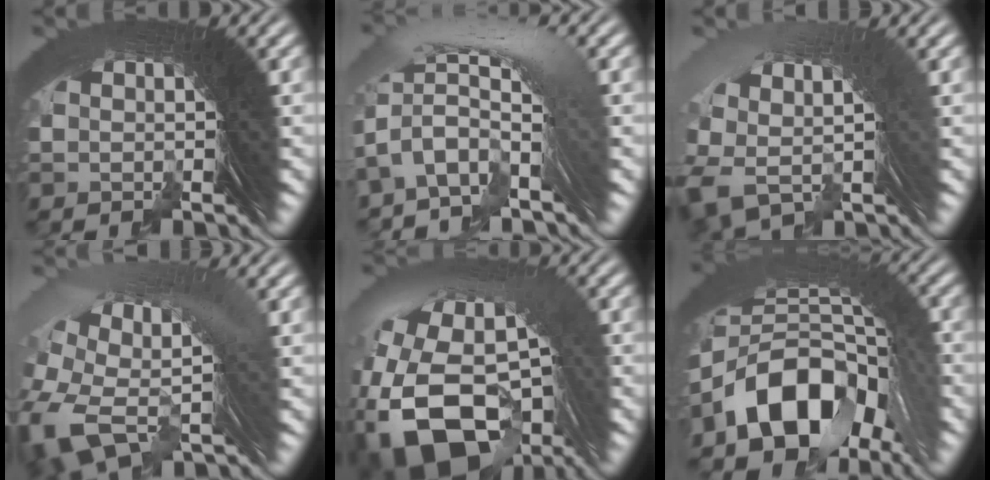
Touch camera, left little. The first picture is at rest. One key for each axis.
{"total": 4.9, "fx": -0.1, "fy": 3.0, "fz": 3.8, "tx": -0.081, "ty": 0.007, "tz": -0.016}
{"total": 3.2, "fx": 0.5, "fy": 1.5, "fz": 2.7, "tx": -0.053, "ty": -0.003, "tz": 0.023}
{"total": 6.6, "fx": -1.3, "fy": 4.3, "fz": 4.8, "tx": -0.101, "ty": -0.027, "tz": -0.013}
{"total": 13.0, "fx": -4.8, "fy": 8.6, "fz": 8.4, "tx": -0.193, "ty": -0.059, "tz": -0.054}
{"total": 10.9, "fx": 1.0, "fy": 5.8, "fz": 9.2, "tx": -0.171, "ty": 0.001, "tz": 0.015}